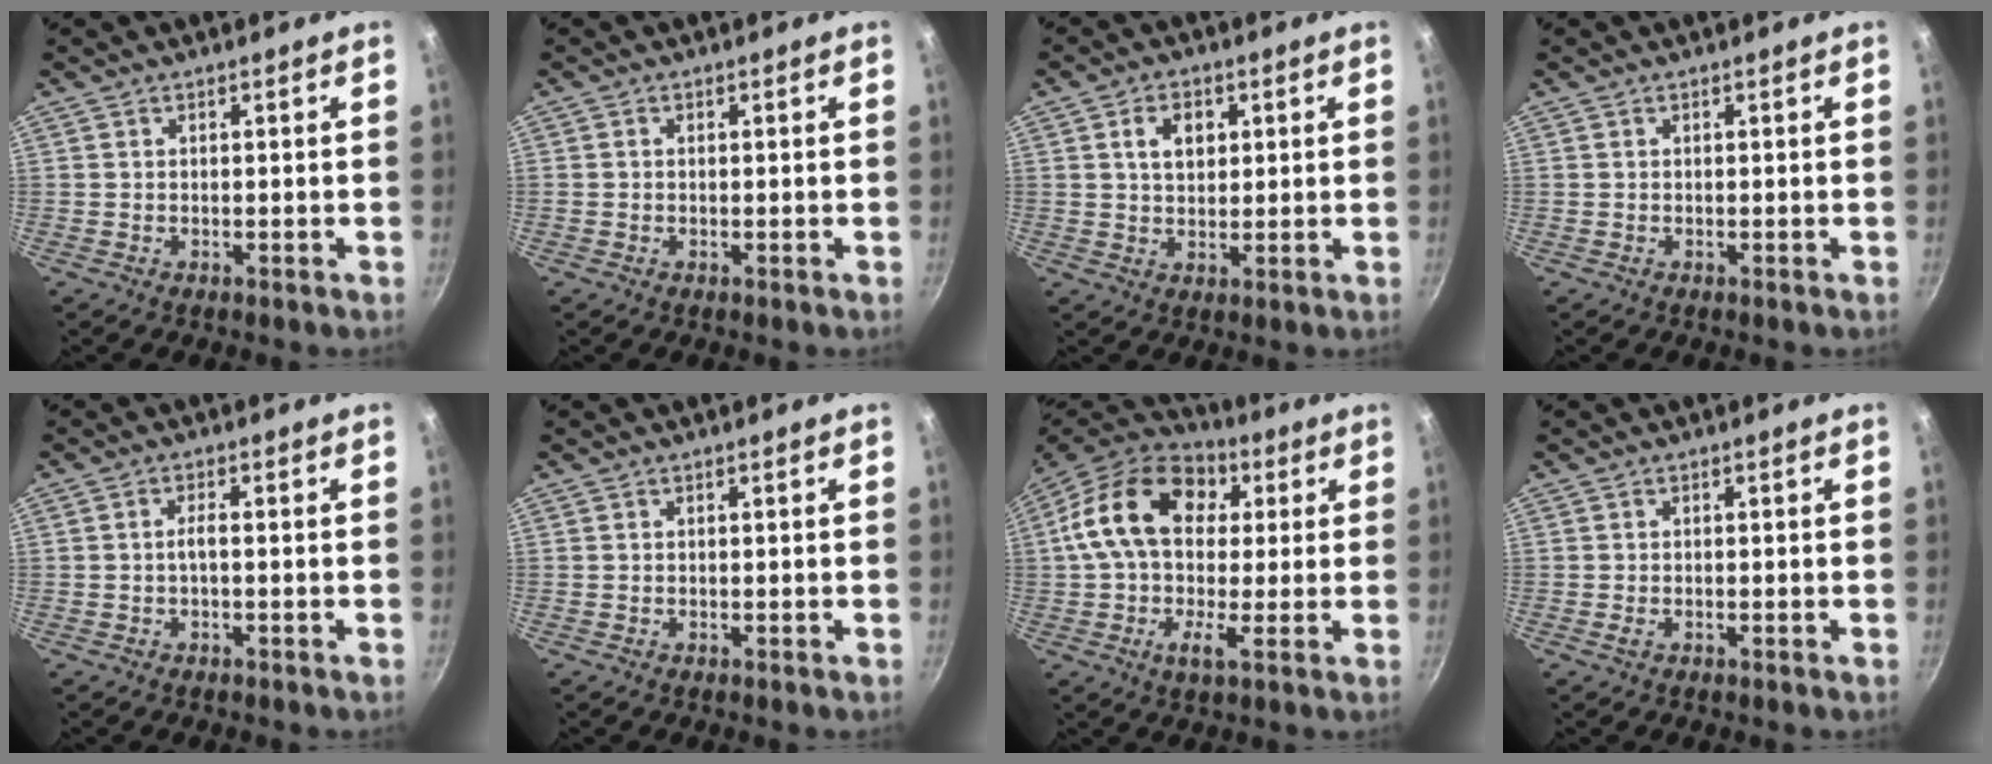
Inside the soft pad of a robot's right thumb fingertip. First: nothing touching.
{"total": 0.5, "force": [0.1, 0.5, 0.2], "torque": [-0.001, 0.004, 0.000]}
{"total": 4.8, "force": [1.5, 3.3, 3.1], "torque": [-0.037, -0.002, 0.027]}
{"total": 0.0}
{"total": 1.7, "force": [-0.4, 0.4, 1.6], "torque": [-0.038, 0.010, -0.010]}
{"total": 0.0}
{"total": 19.4, "force": [4.2, 12.1, 14.5], "torque": [-0.241, 0.022, 0.048]}
{"total": 0.9, "force": [-0.3, 0.3, 0.7], "torque": [-0.019, 0.002, -0.008]}